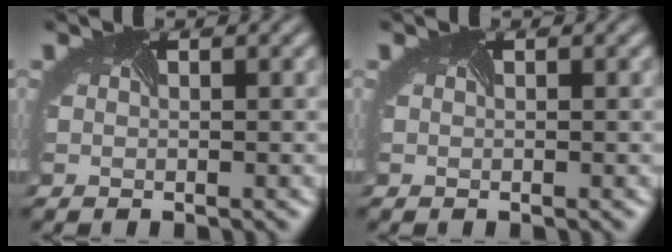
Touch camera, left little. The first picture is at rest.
{"total": 0.0}